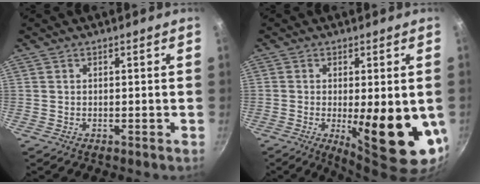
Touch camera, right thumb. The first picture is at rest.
{"total": 15.6, "force": [-2.5, 4.7, 14.6], "torque": [-0.184, -0.015, -0.022]}